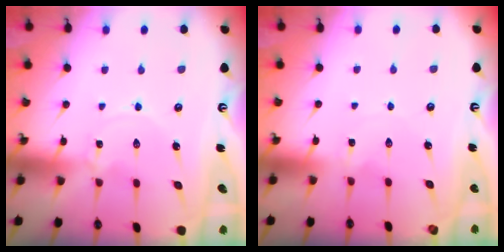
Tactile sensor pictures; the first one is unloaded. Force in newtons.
{"total": 0.7, "press": 0.7, "slide": 0.1}